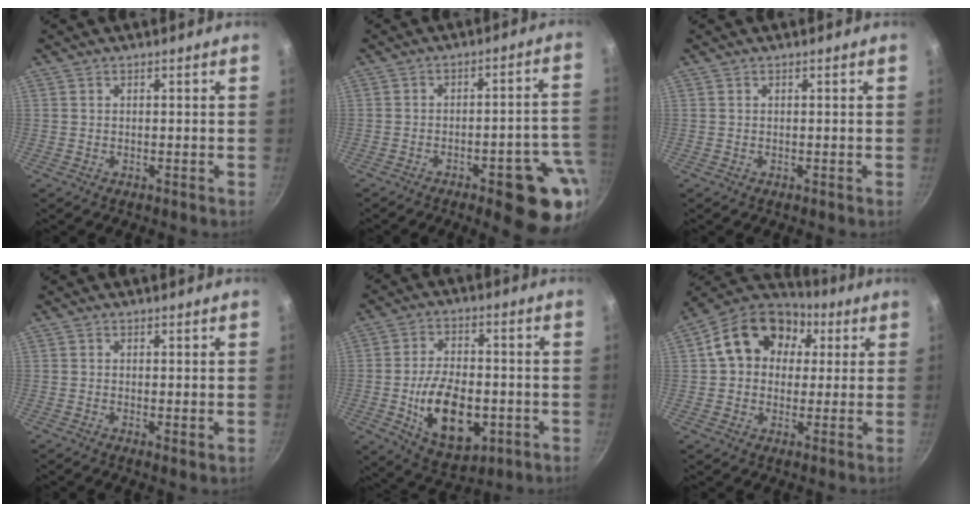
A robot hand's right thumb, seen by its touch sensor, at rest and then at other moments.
{"total": 15.5, "force": [-7.3, 4.7, 12.9], "torque": [-0.103, 0.036, -0.092]}
{"total": 0.0}
{"total": 1.3, "force": [0.3, 0.6, 1.1], "torque": [-0.018, -0.009, 0.002]}
{"total": 15.8, "force": [-3.3, 9.2, 12.4], "torque": [-0.188, 0.008, -0.043]}
{"total": 16.8, "force": [4.4, 13.0, 9.7], "torque": [-0.142, 0.024, 0.057]}